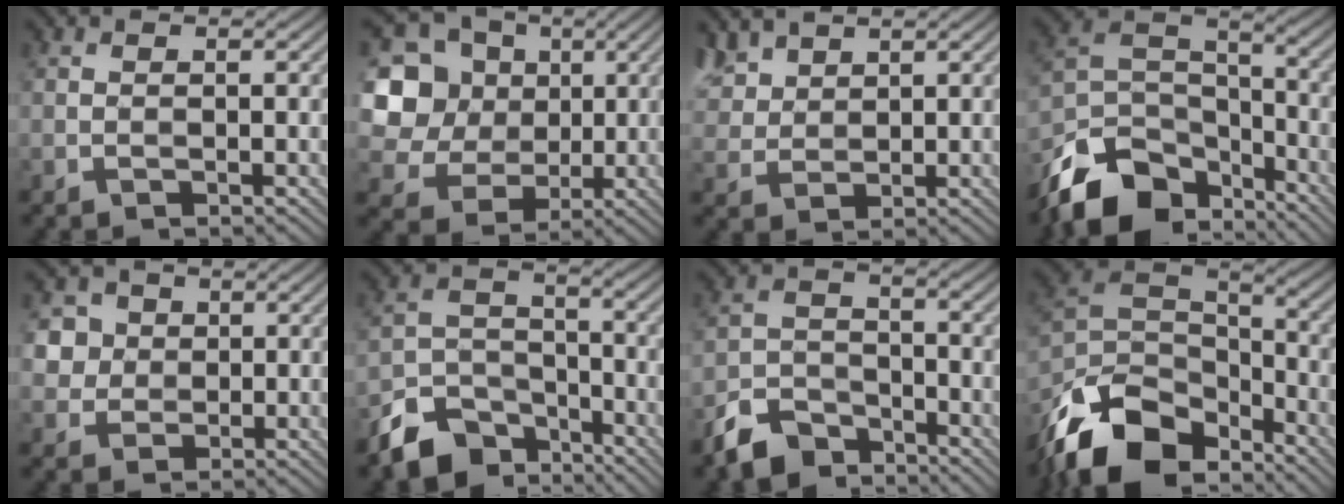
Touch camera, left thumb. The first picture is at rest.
{"total": 12.9, "force": [3.0, 11.3, 5.5], "torque": [-0.208, 0.036, 0.064]}
{"total": 5.3, "force": [4.0, 2.7, 2.2], "torque": [-0.074, 0.011, 0.087]}
{"total": 12.0, "force": [-8.7, 6.1, 5.6], "torque": [-0.118, -0.001, -0.166]}
{"total": 4.3, "force": [1.4, 4.0, 1.0], "torque": [-0.047, 0.001, 0.030]}
{"total": 8.2, "force": [-6.0, 4.7, 3.0], "torque": [-0.063, -0.009, -0.120]}
{"total": 6.0, "force": [-4.9, 2.7, 1.9], "torque": [-0.044, 0.000, -0.106]}
{"total": 13.1, "force": [-9.1, 6.6, 6.6], "torque": [-0.157, -0.003, -0.183]}